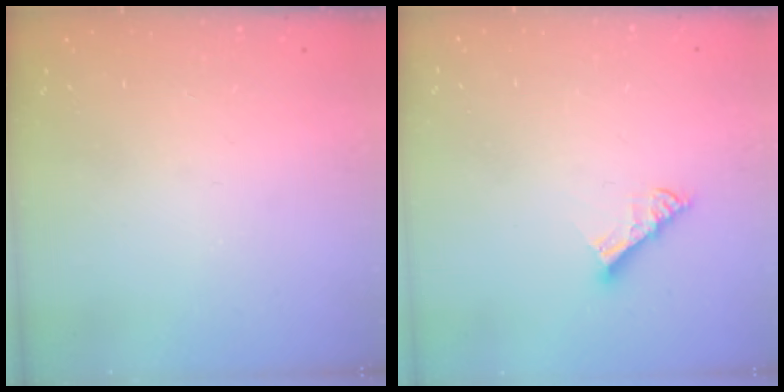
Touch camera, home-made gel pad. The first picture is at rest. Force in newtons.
{"total": 6.1, "press": 6.1, "slide": 0.4}